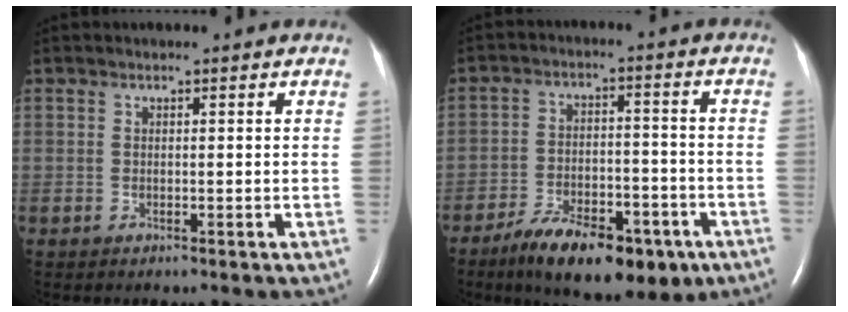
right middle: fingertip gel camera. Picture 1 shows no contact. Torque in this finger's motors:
{"motor_torque": [1.07, -1.06, 0.43, 0.13]}